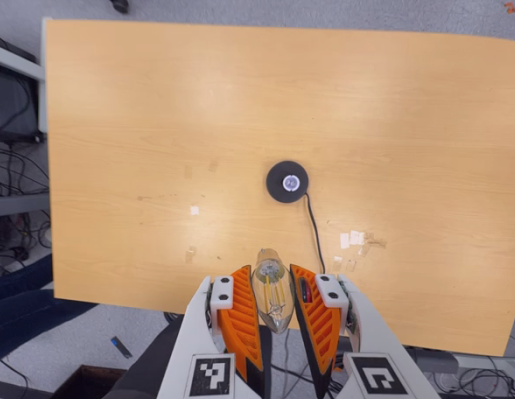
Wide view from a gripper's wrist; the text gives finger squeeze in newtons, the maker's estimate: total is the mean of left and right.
{"total": 12.8, "left": 13.4, "right": 12.2}